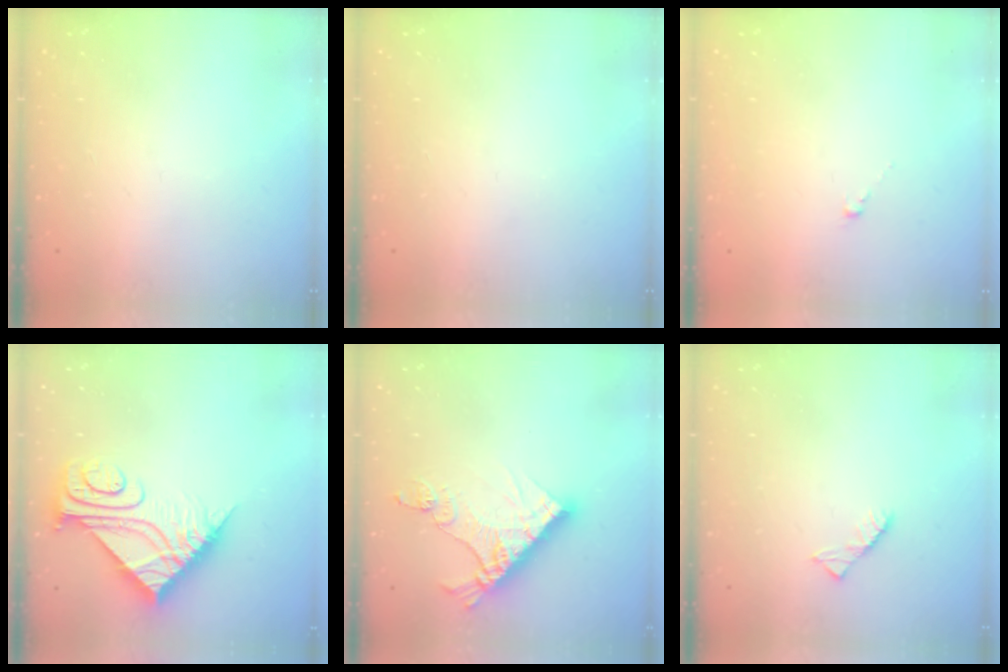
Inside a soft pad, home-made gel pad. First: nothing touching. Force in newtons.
{"total": 0.0}
{"total": 0.0}
{"total": 9.9, "press": 9.9, "slide": 0.9}
{"total": 12.6, "press": 12.6, "slide": 1.1}
{"total": 2.6, "press": 2.6, "slide": 0.4}